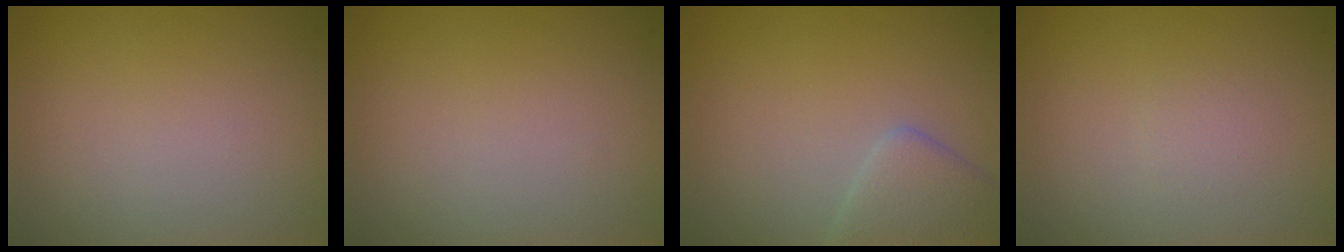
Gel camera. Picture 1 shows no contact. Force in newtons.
{"total": 0.0}
{"total": 2.9, "press": 2.9, "slide": 0.2}
{"total": 0.7, "press": 0.7, "slide": 0.0}